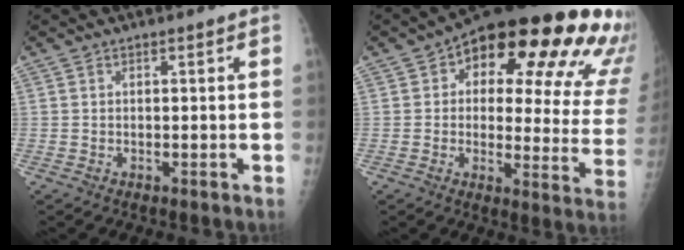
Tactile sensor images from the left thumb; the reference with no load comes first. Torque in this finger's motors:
{"motor_torque": [0.32, 0.43, 1.56, -1.21, 0.29]}